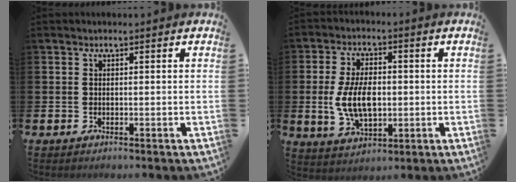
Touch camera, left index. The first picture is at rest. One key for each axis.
{"total": 7.7, "fx": -0.2, "fy": 4.5, "fz": 6.3, "tx": -0.131, "ty": 0.004, "tz": -0.007}